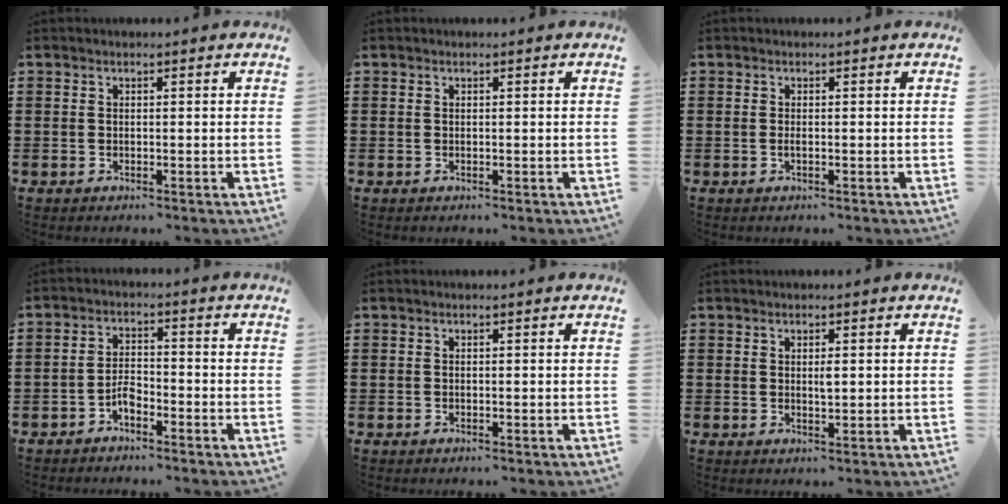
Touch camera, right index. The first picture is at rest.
{"total": 0.0}
{"total": 0.6, "force": [-0.2, 0.1, 0.6], "torque": [-0.010, -0.004, -0.002]}
{"total": 3.1, "force": [-2.0, 1.4, 1.9], "torque": [-0.044, 0.005, -0.043]}
{"total": 0.0}
{"total": 1.4, "force": [0.4, 0.3, 1.3], "torque": [-0.026, 0.001, 0.005]}